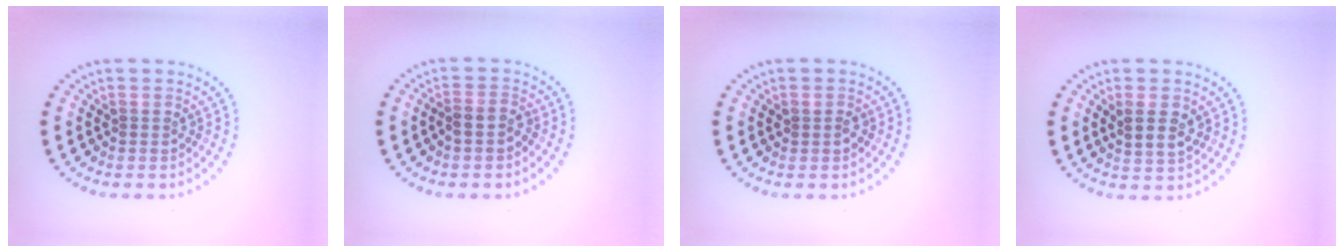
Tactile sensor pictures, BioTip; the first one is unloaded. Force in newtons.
{"total": 1.9, "press": 1.7, "slide": 0.8}
{"total": 0.8, "press": 0.7, "slide": 0.2}
{"total": 2.5, "press": 2.3, "slide": 1.0}